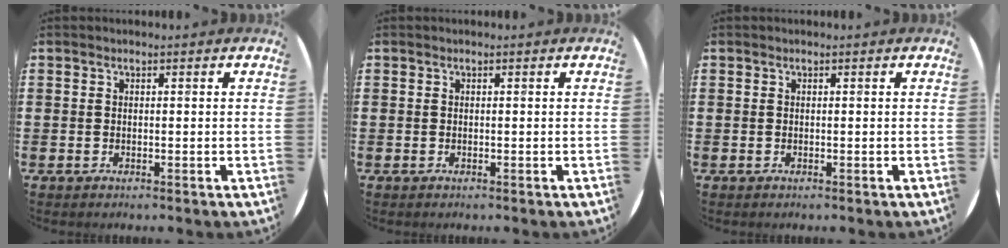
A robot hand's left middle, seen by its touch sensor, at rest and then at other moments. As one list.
[{"total": 0.0}, {"total": 0.0}]